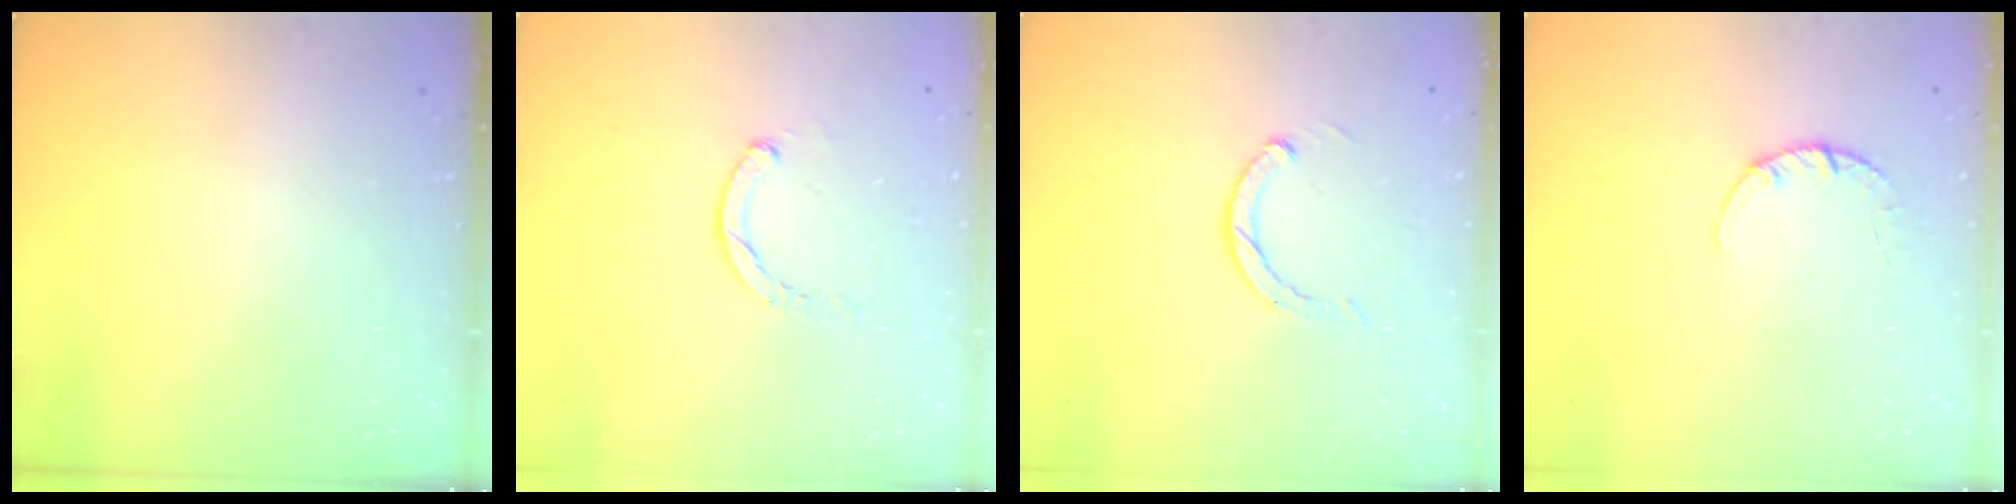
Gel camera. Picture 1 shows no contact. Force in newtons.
{"total": 0.6, "press": 0.6, "slide": 0.2}
{"total": 2.9, "press": 2.9, "slide": 0.4}
{"total": 2.7, "press": 2.7, "slide": 0.4}